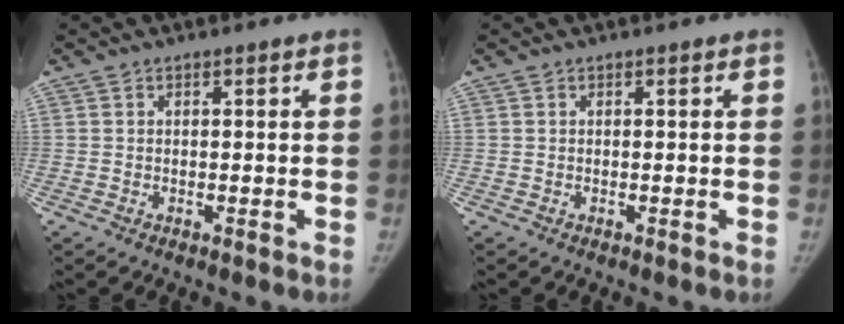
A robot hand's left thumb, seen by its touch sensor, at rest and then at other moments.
{"total": 0.0}